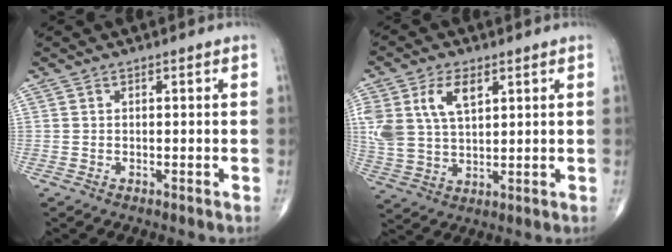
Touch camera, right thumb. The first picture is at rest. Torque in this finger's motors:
{"motor_torque": [0.25, 0.29, 0.54, 0.42, 0.09]}